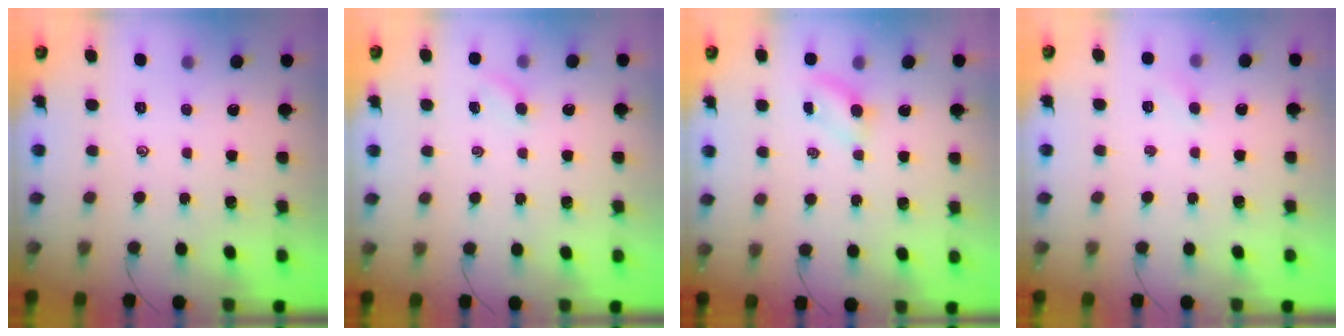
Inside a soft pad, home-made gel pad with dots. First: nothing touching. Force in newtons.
{"total": 2.4, "press": 2.3, "slide": 0.8}
{"total": 3.5, "press": 3.4, "slide": 1.0}
{"total": 2.2, "press": 2.1, "slide": 0.6}